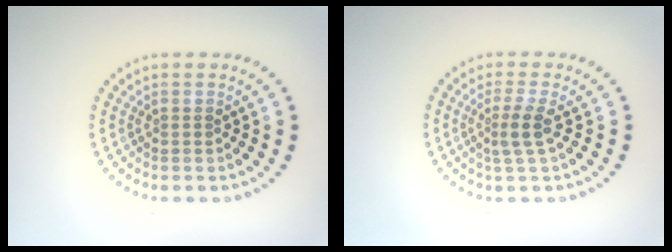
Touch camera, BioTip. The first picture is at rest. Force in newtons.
{"total": 1.9, "press": 1.4, "slide": 1.3}